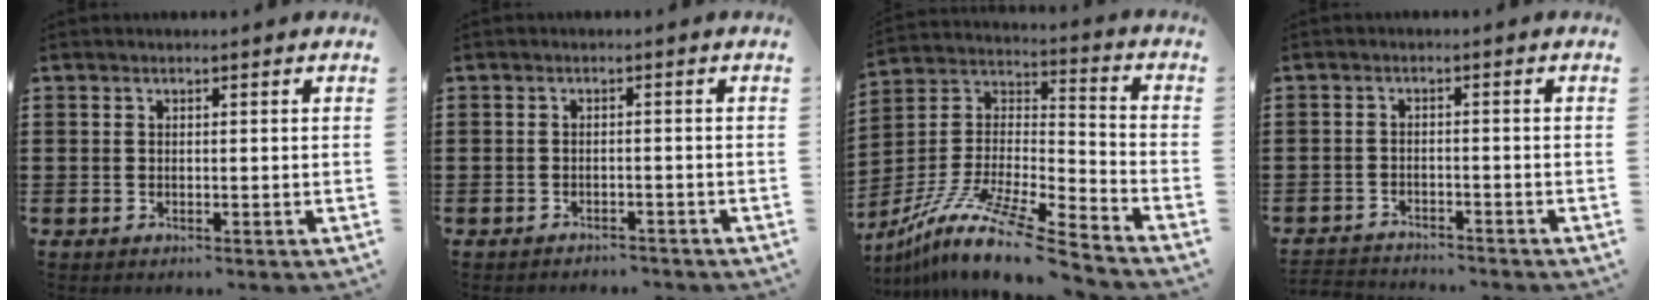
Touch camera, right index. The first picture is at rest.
{"total": 1.4, "force": [-1.3, 0.2, 0.0], "torque": [-0.006, 0.001, -0.029]}
{"total": 12.8, "force": [-10.3, 0.7, 7.5], "torque": [-0.149, 0.005, -0.202]}
{"total": 2.3, "force": [-2.3, 0.1, -0.2], "torque": [-0.004, 0.000, -0.050]}